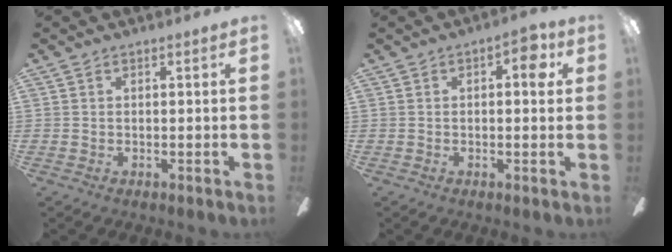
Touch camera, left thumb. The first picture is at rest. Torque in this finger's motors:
{"motor_torque": [0.31, 0.38, -0.03, 0.00, -0.01]}